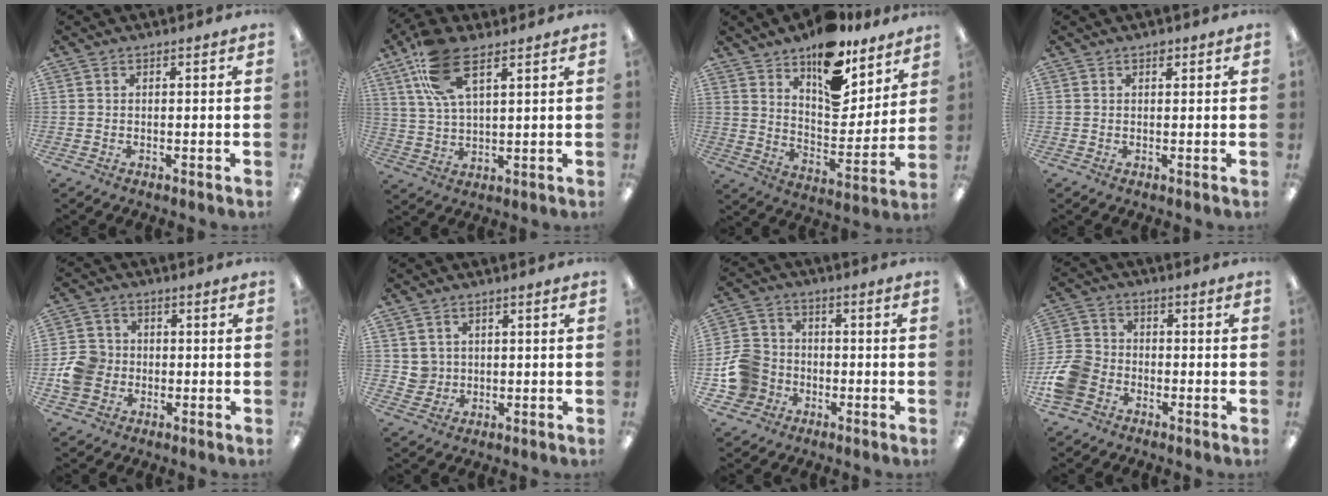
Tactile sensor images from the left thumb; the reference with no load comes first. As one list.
[{"total": 13.4, "force": [7.8, 5.5, 9.5], "torque": [-0.202, -0.010, 0.144]}, {"total": 16.2, "force": [12.2, 7.3, 7.6], "torque": [-0.114, -0.086, 0.215]}, {"total": 1.2, "force": [0.7, 0.8, 0.6], "torque": [-0.005, -0.001, 0.011]}, {"total": 7.9, "force": [-1.3, 7.1, 3.2], "torque": [-0.060, 0.020, -0.020]}, {"total": 3.6, "force": [1.4, 3.3, 0.1], "torque": [-0.006, 0.004, 0.025]}, {"total": 11.2, "force": [-3.3, 9.9, 4.1], "torque": [-0.099, 0.038, -0.055]}, {"total": 9.7, "force": [-4.4, 7.3, 4.6], "torque": [-0.104, 0.036, -0.080]}]